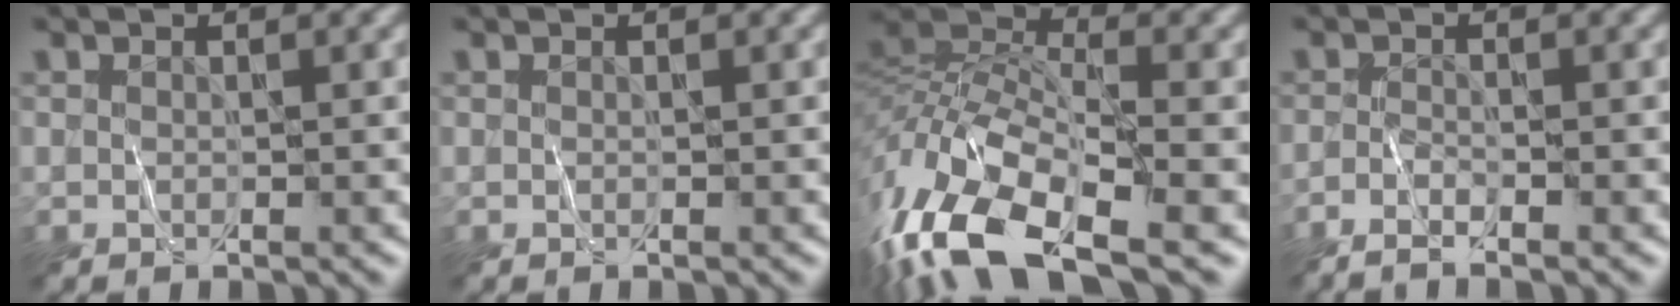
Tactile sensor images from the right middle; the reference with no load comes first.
{"total": 0.0}
{"total": 13.4, "force": [-6.3, 6.5, 9.8], "torque": [-0.208, -0.005, -0.130]}
{"total": 2.0, "force": [-1.5, 0.2, 1.3], "torque": [-0.033, -0.001, -0.034]}